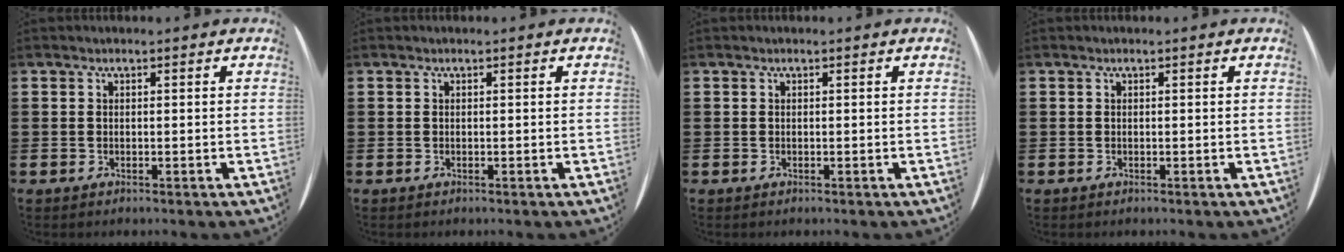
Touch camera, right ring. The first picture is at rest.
{"total": 0.0}
{"total": 0.0}
{"total": 0.0}